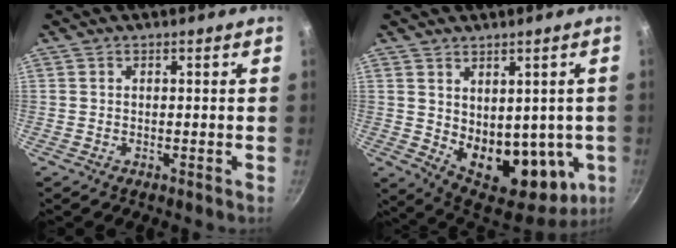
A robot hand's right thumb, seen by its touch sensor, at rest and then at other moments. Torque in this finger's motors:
{"motor_torque": [-0.46, 1.10, 0.30, -0.11, 0.11]}